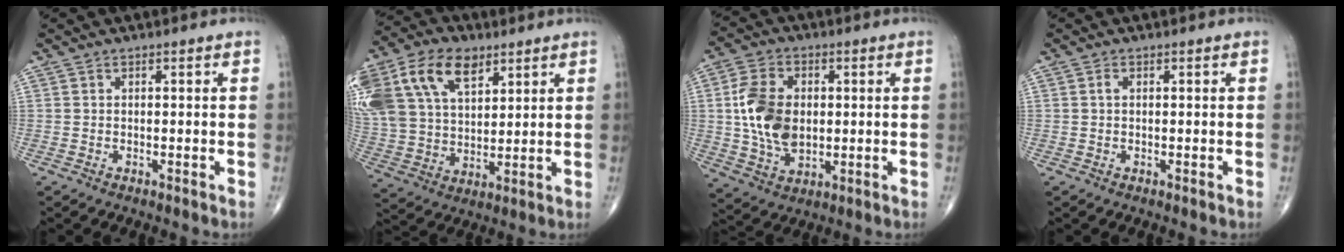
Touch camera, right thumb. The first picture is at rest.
{"total": 24.4, "force": [11.1, 15.5, 15.2], "torque": [-0.353, 0.026, 0.217]}
{"total": 12.5, "force": [0.8, 8.3, 9.3], "torque": [-0.167, 0.000, 0.019]}
{"total": 0.9, "force": [0.2, 0.5, 0.7], "torque": [-0.015, 0.003, 0.003]}